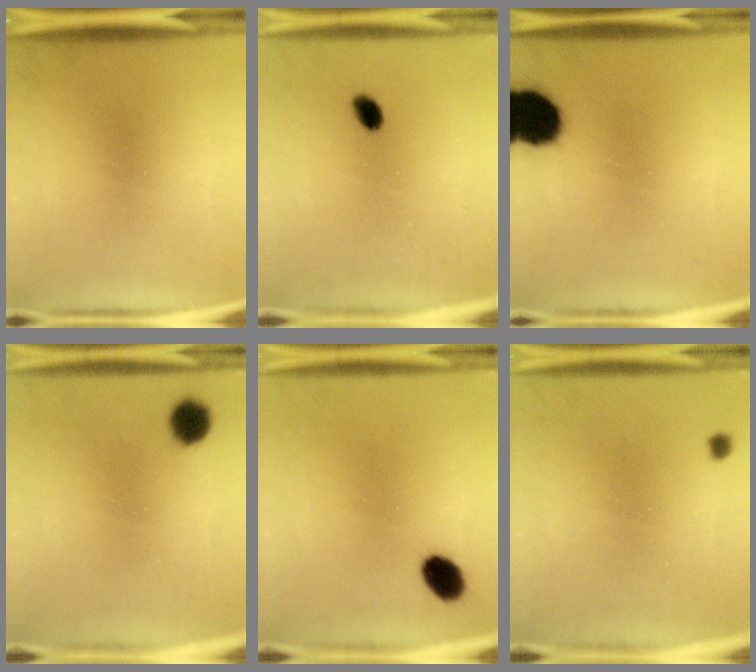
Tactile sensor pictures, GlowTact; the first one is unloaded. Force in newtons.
{"total": 2.4}
{"total": 15.1}
{"total": 5.3}
{"total": 5.8}
{"total": 1.0}